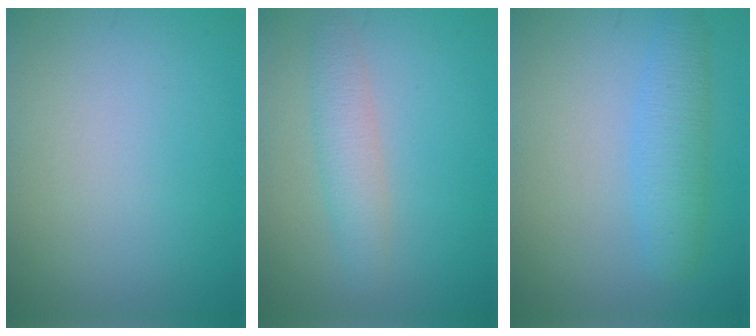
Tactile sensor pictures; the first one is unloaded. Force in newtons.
{"total": 2.8, "press": 2.8, "slide": 0.1}
{"total": 3.4, "press": 3.4, "slide": 0.1}